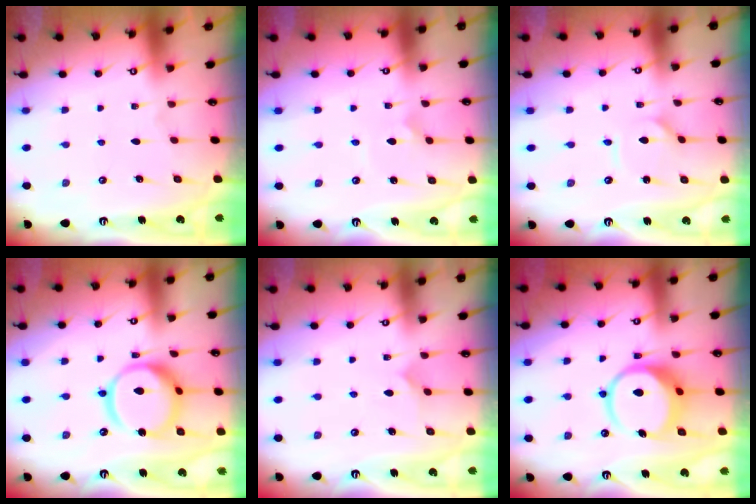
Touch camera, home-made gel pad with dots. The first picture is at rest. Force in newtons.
{"total": 2.6, "press": 2.6, "slide": 0.1}
{"total": 1.8, "press": 1.8, "slide": 0.2}
{"total": 15.8, "press": 15.7, "slide": 1.8}
{"total": 6.2, "press": 6.1, "slide": 0.6}
{"total": 11.9, "press": 11.7, "slide": 1.6}